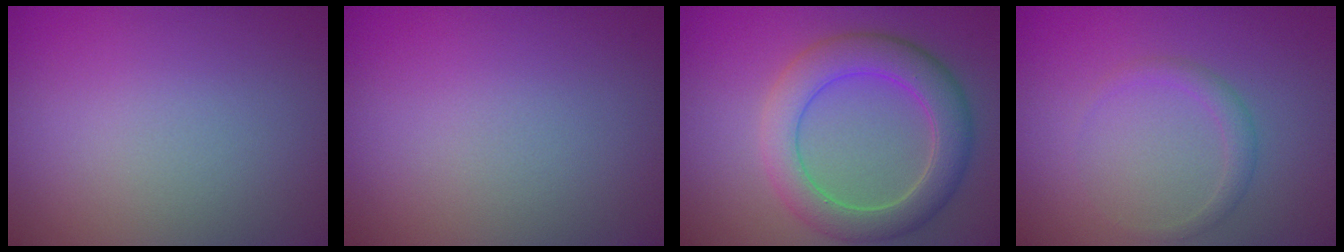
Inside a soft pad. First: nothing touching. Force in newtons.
{"total": 0.0}
{"total": 6.0, "press": 6.0, "slide": 0.4}
{"total": 1.4, "press": 1.4, "slide": 0.0}